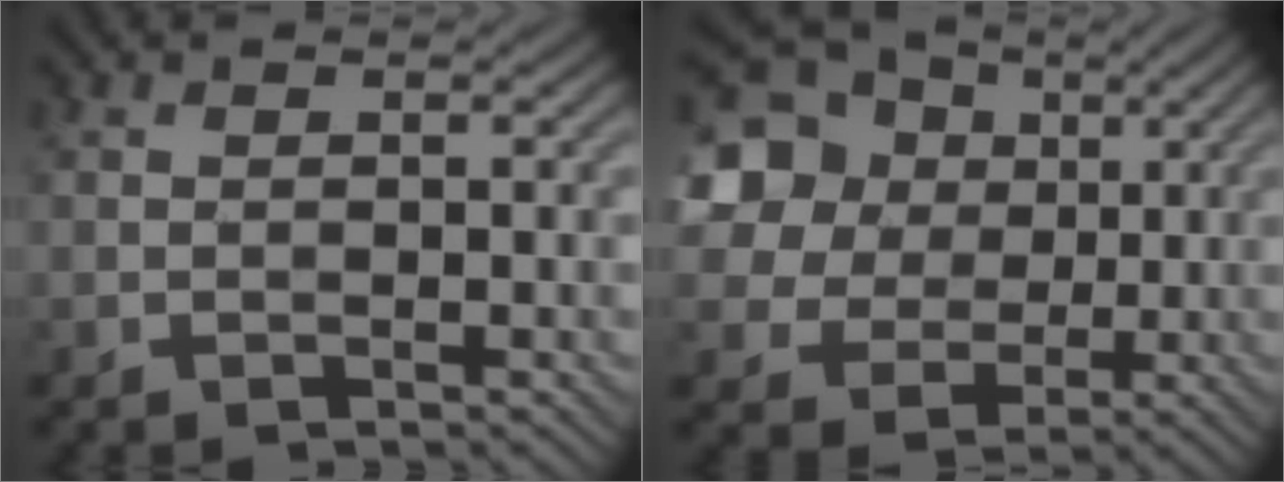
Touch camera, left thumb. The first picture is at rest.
{"total": 19.7, "force": [7.4, 16.5, 7.6], "torque": [-0.242, 0.026, 0.139]}